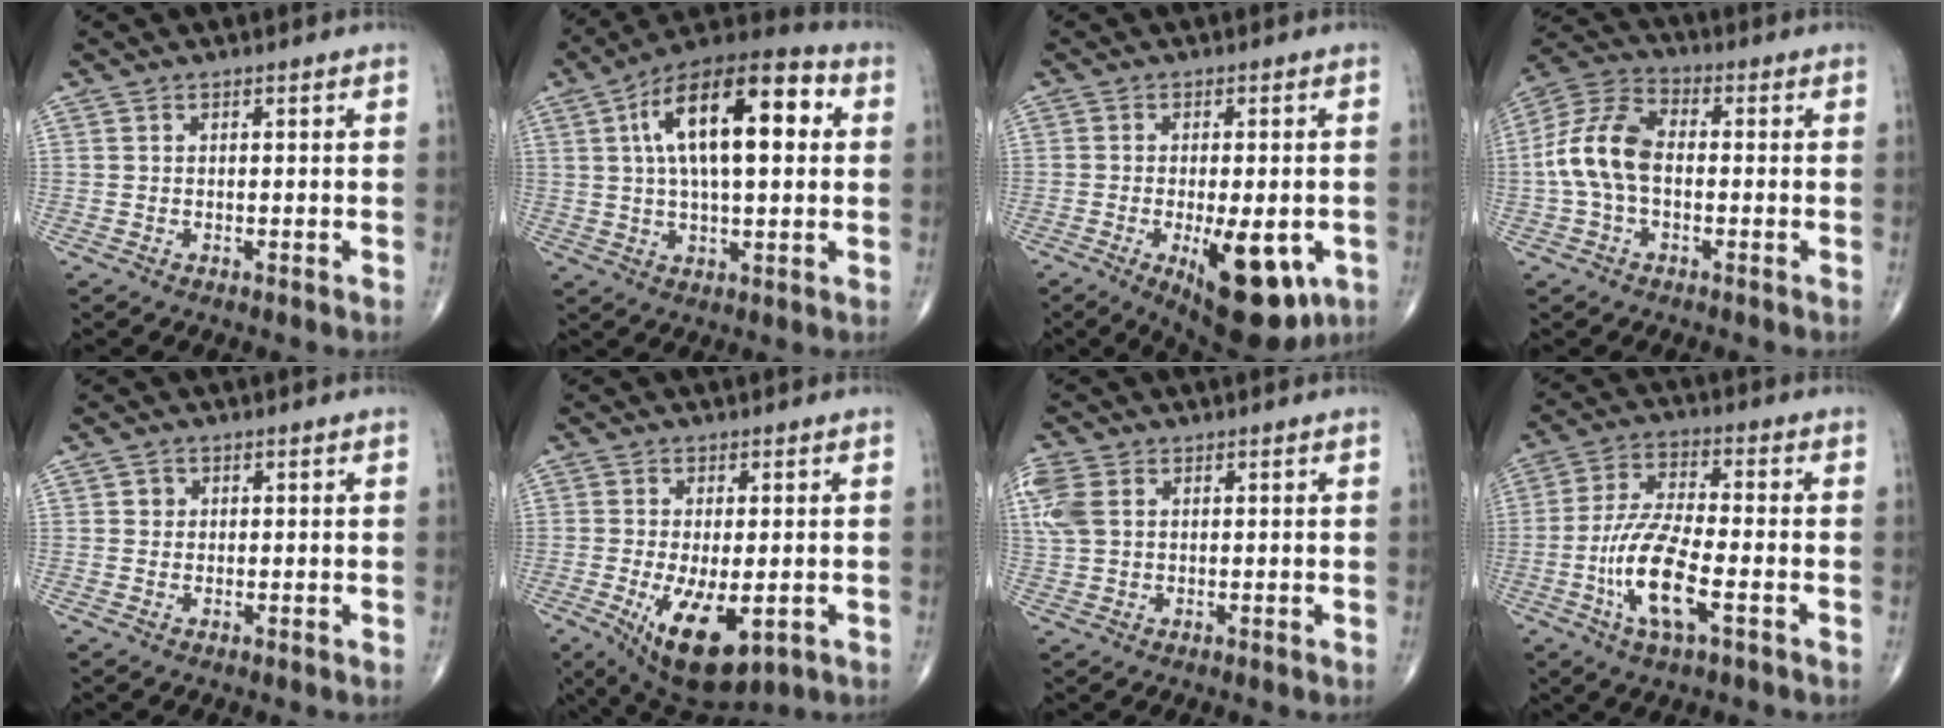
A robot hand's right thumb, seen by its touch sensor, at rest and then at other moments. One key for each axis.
{"total": 20.5, "fx": 4.6, "fy": 8.7, "fz": 18.0, "tx": -0.281, "ty": 0.021, "tz": 0.065}
{"total": 14.6, "fx": -4.9, "fy": 6.1, "fz": 12.3, "tx": -0.148, "ty": -0.010, "tz": -0.053}
{"total": 11.3, "fx": -0.9, "fy": 6.8, "fz": 9.0, "tx": -0.188, "ty": 0.034, "tz": -0.026}
{"total": 1.3, "fx": 0.3, "fy": 1.3, "fz": 0.3, "tx": 0.001, "ty": 0.001, "tz": 0.002}
{"total": 11.7, "fx": -3.7, "fy": 5.1, "fz": 9.8, "tx": -0.161, "ty": -0.016, "tz": -0.045}
{"total": 6.0, "fx": 1.7, "fy": 4.1, "fz": 4.0, "tx": -0.113, "ty": 0.012, "tz": 0.038}
{"total": 12.5, "fx": -4.0, "fy": 3.9, "fz": 11.2, "tx": -0.231, "ty": 0.017, "tz": -0.078}